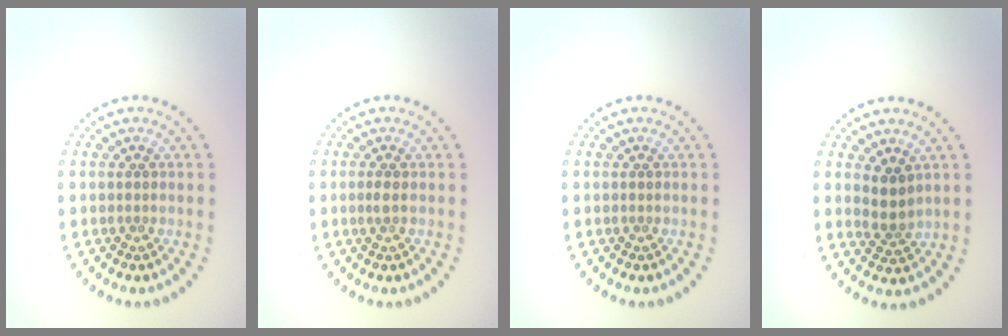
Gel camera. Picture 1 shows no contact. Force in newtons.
{"total": 0.7, "press": 0.6, "slide": 0.3}
{"total": 0.0}
{"total": 2.2, "press": 1.9, "slide": 1.3}